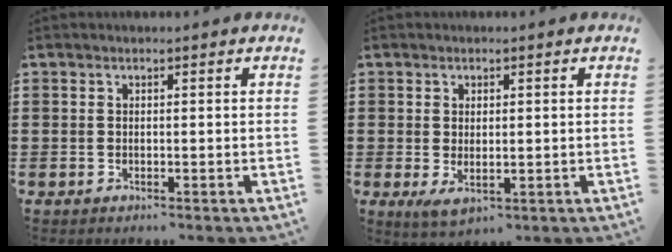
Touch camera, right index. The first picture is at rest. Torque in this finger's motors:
{"motor_torque": [0.86, 1.28, 0.11, 0.02]}